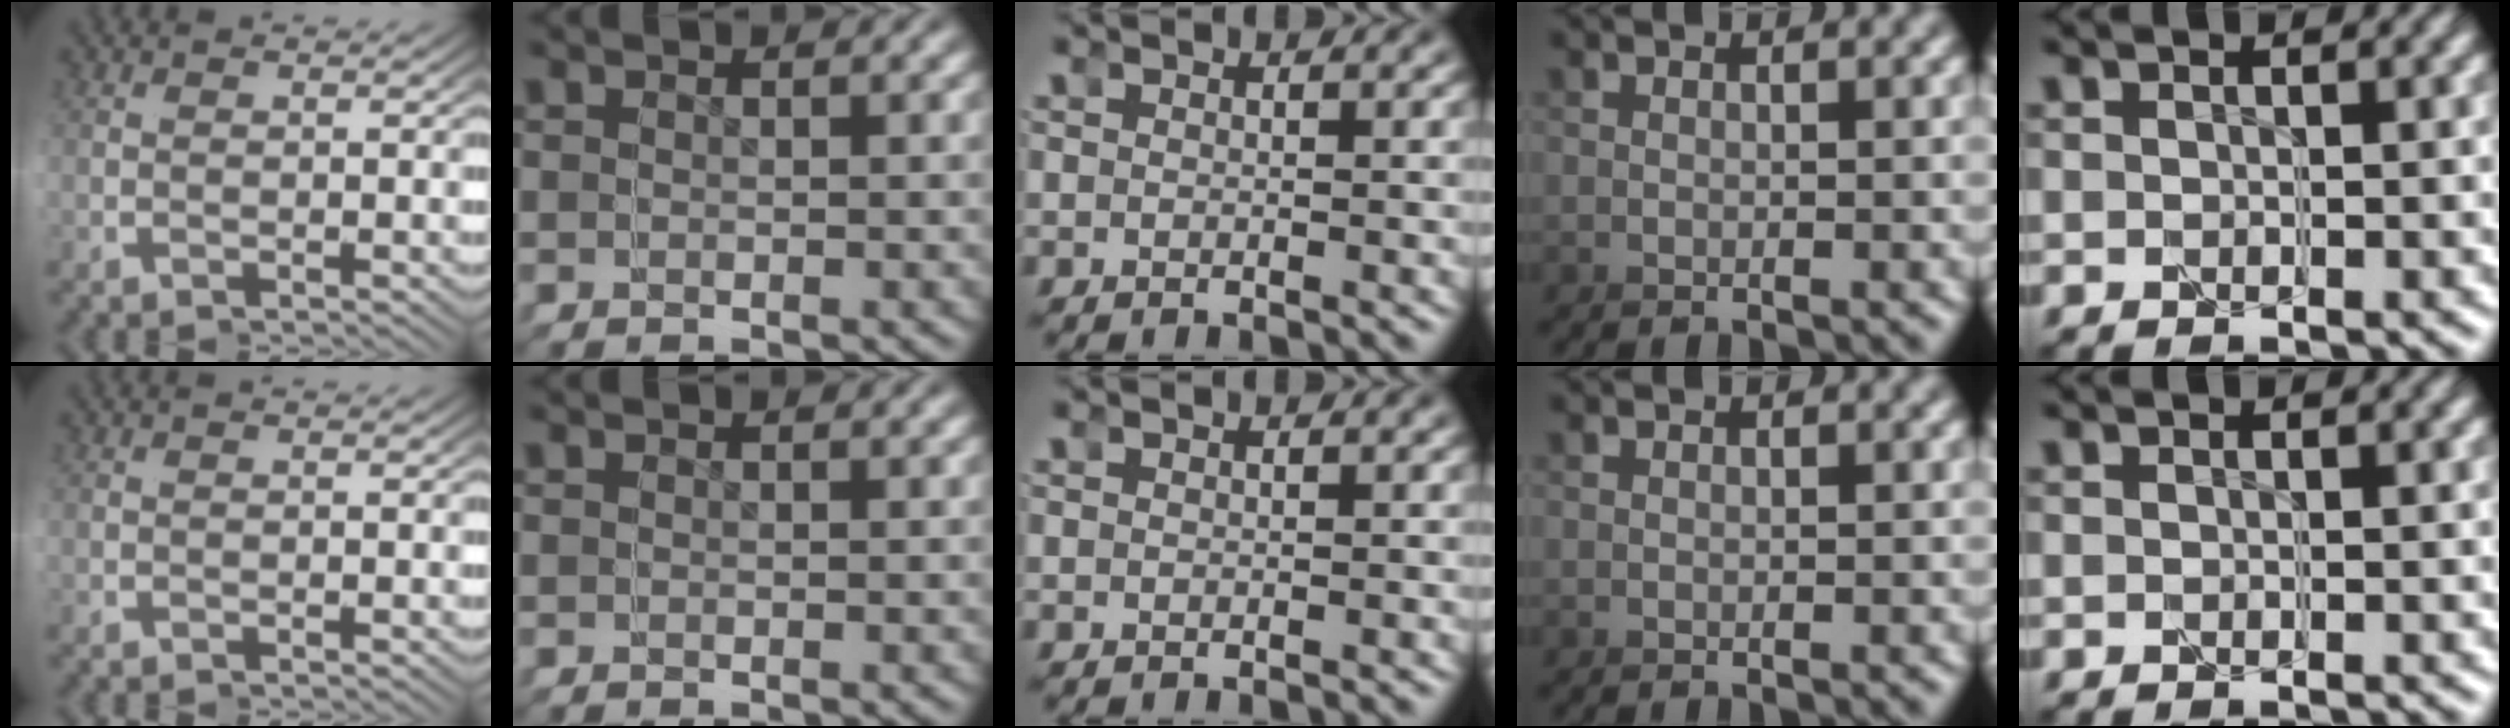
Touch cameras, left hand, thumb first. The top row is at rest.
{}